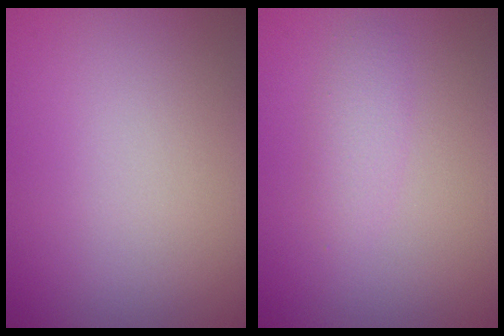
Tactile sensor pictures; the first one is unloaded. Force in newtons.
{"total": 1.7, "press": 1.7, "slide": 0.1}